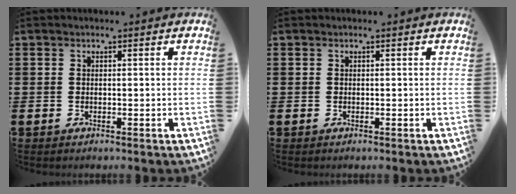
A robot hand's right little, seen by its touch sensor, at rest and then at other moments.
{"total": 0.0}